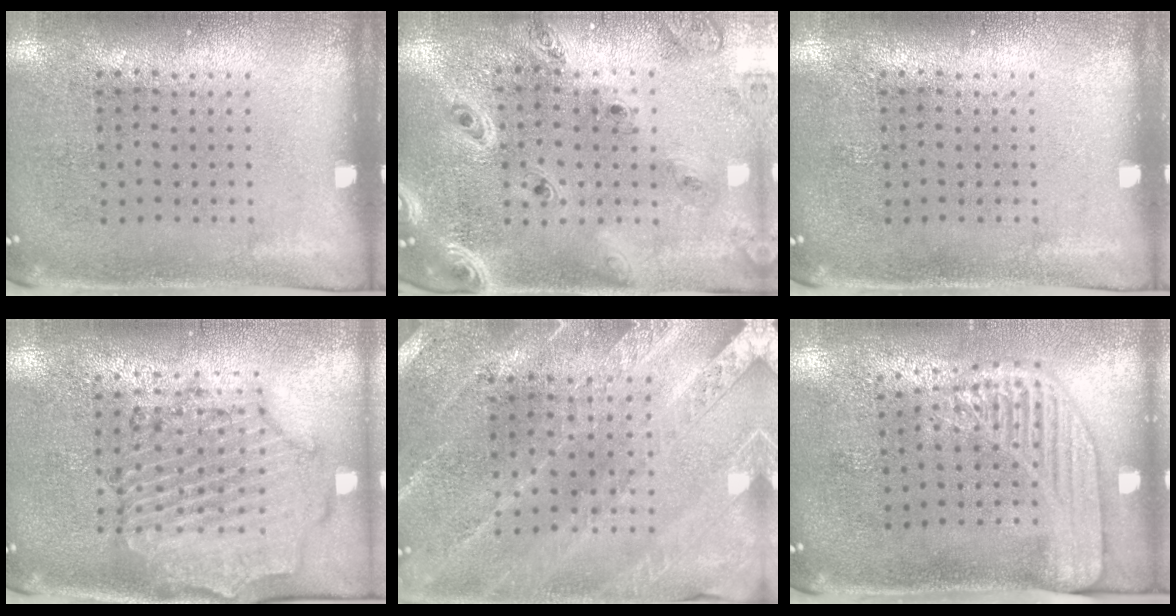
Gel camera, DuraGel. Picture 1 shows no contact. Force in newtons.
{"total": 1.8, "press": 1.7, "slide": 0.4}
{"total": 0.0}
{"total": 1.6, "press": 1.6, "slide": 0.3}
{"total": 1.5, "press": 1.5, "slide": 0.2}
{"total": 2.2, "press": 1.8, "slide": 1.3}